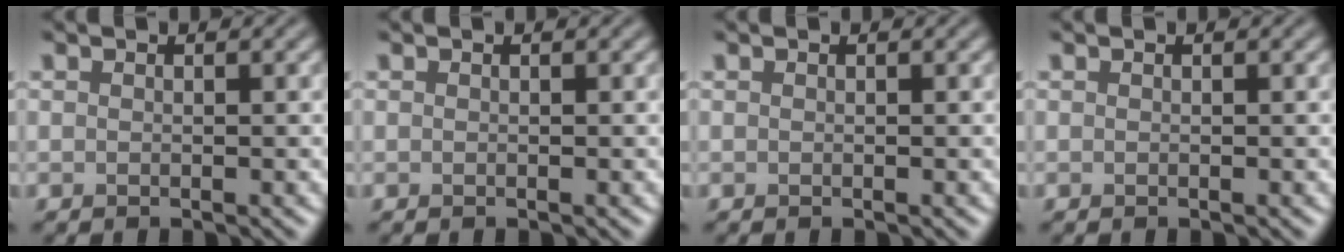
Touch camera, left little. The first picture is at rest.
{"total": 0.0}
{"total": 0.0}
{"total": 0.0}